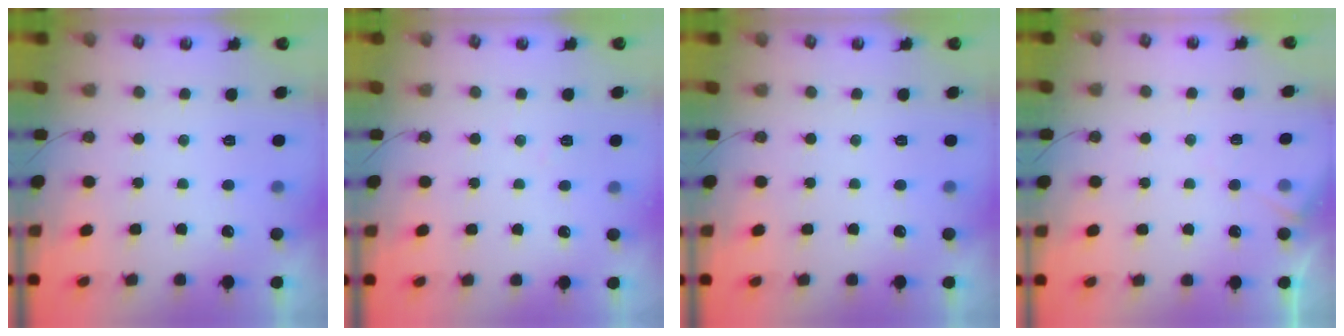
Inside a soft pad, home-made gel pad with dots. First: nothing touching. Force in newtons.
{"total": 3.1, "press": 3.1, "slide": 0.6}
{"total": 0.0}
{"total": 5.3, "press": 5.2, "slide": 0.7}